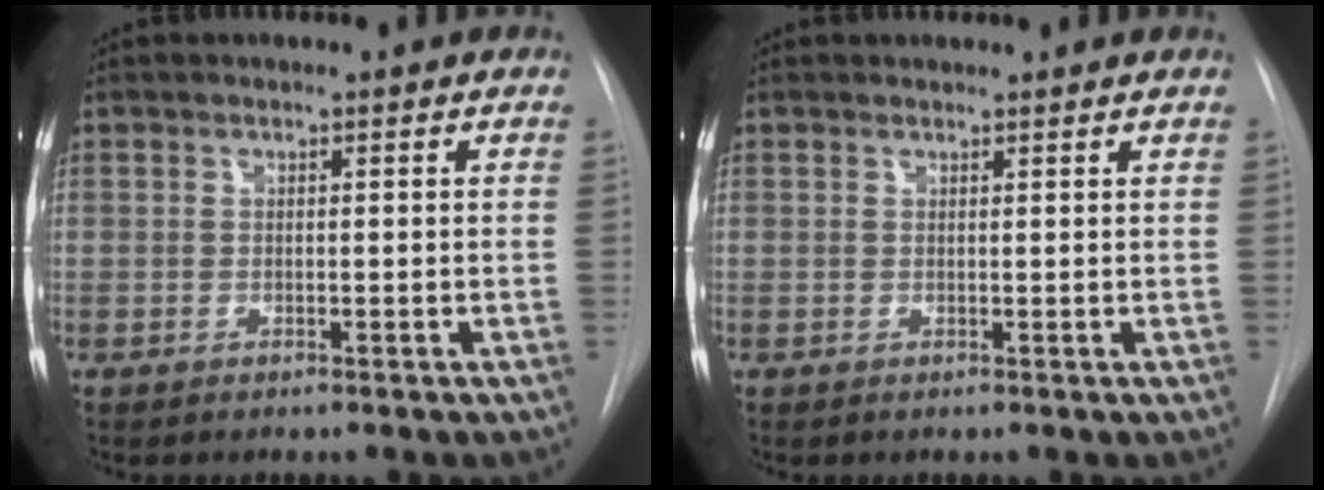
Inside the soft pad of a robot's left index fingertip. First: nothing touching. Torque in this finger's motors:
{"motor_torque": [0.05, -0.04, -0.09, 0.01]}